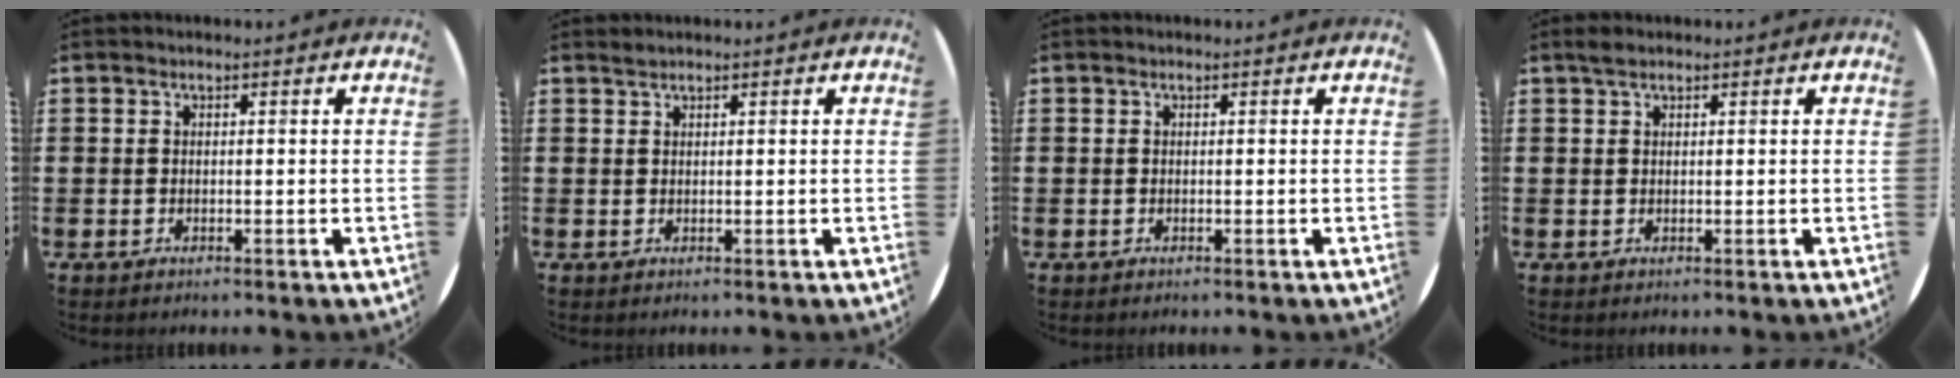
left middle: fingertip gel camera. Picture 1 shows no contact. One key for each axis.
{"total": 0.6, "fx": 0.6, "fy": -0.1, "fz": 0.0, "tx": -0.001, "ty": -0.001, "tz": 0.013}
{"total": 0.0}
{"total": 1.1, "fx": 0.9, "fy": 0.4, "fz": 0.5, "tx": -0.011, "ty": 0.004, "tz": 0.016}